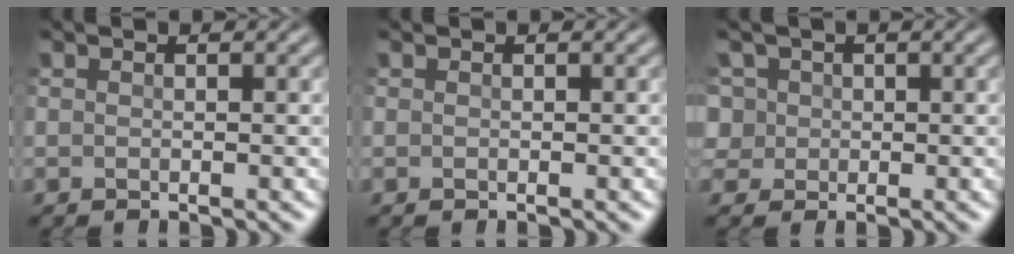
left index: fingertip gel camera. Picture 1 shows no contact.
{"total": 0.0}
{"total": 5.2, "force": [1.6, 4.4, 2.2], "torque": [-0.050, 0.026, 0.011]}